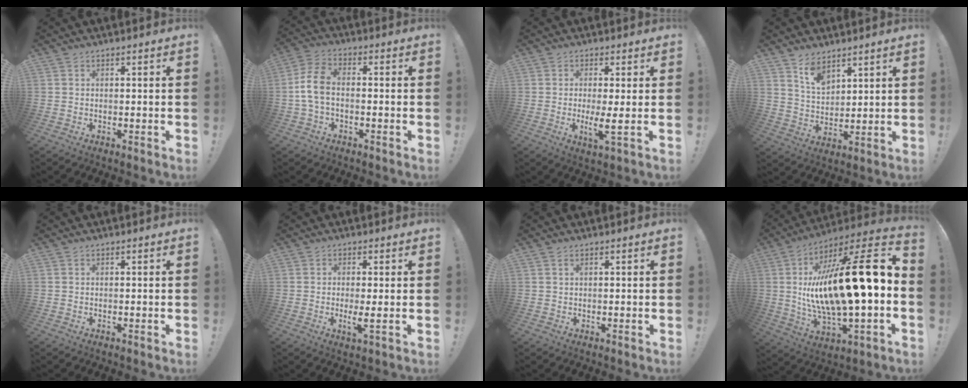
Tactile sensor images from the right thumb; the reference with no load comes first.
{"total": 8.1, "force": [-0.8, 4.5, 6.7], "torque": [-0.145, 0.008, -0.008]}
{"total": 5.2, "force": [-0.2, 0.0, 5.2], "torque": [-0.096, -0.021, -0.006]}
{"total": 7.8, "force": [6.1, 3.9, 2.8], "torque": [-0.054, -0.039, 0.115]}
{"total": 0.0}
{"total": 3.8, "force": [-0.2, 0.0, 3.8], "torque": [-0.066, -0.016, -0.004]}
{"total": 0.7, "force": [0.5, 0.2, 0.5], "torque": [-0.009, -0.002, 0.008]}
{"total": 26.3, "force": [1.7, 7.3, 25.2], "torque": [-0.445, -0.022, 0.023]}